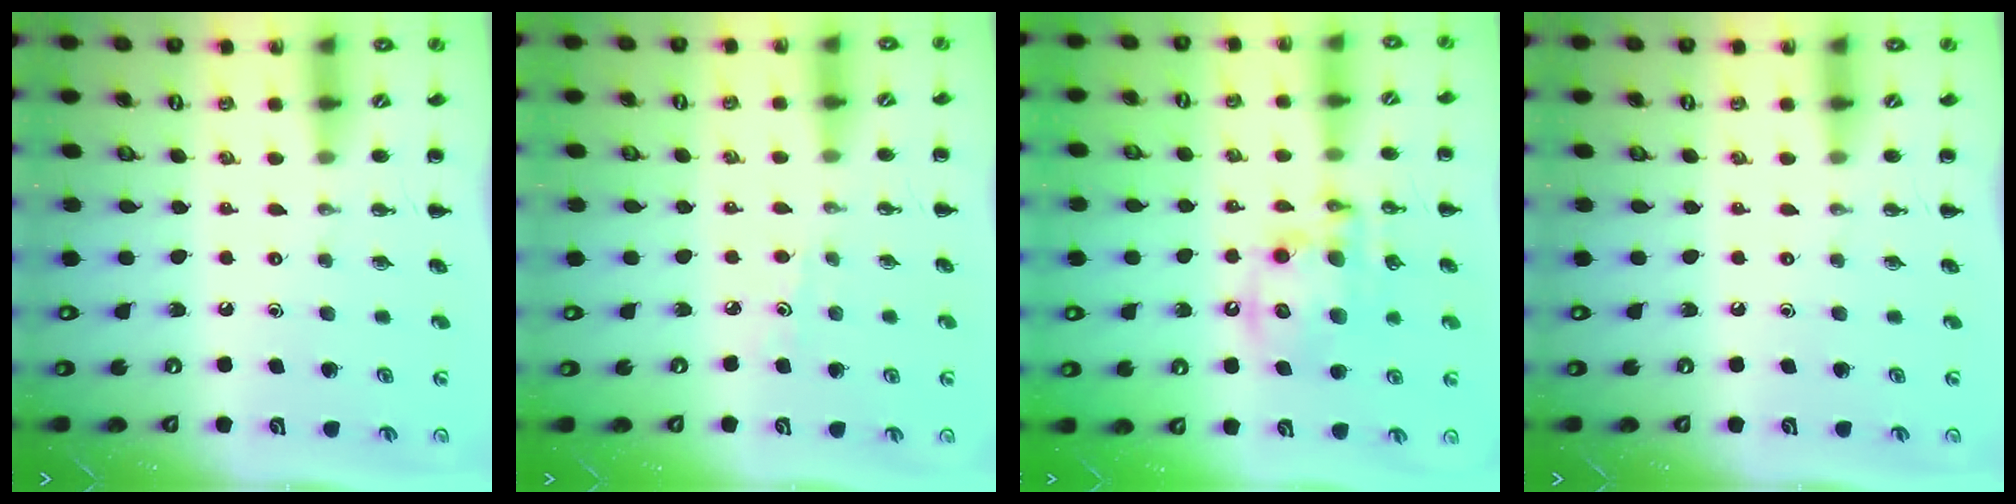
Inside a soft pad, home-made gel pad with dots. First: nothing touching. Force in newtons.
{"total": 2.6, "press": 2.3, "slide": 1.1}
{"total": 13.9, "press": 13.6, "slide": 2.9}
{"total": 0.0}